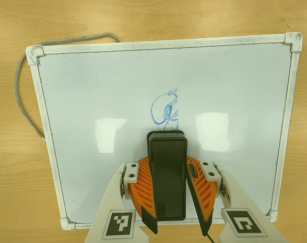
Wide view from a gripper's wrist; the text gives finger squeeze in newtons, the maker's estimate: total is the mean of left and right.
{"total": 11.6, "left": 11.4, "right": 11.7}